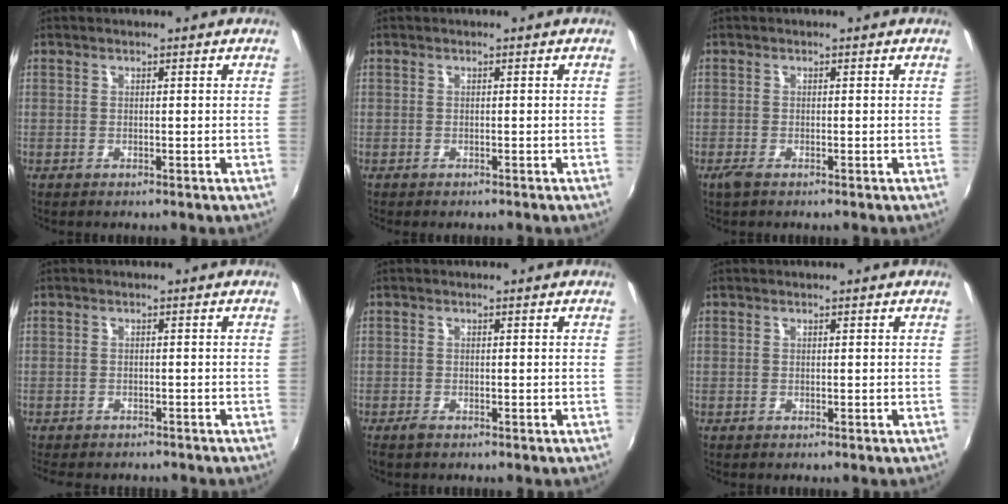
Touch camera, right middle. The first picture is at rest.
{"total": 0.5, "force": [-0.5, 0.2, 0.1], "torque": [-0.004, -0.001, -0.008]}
{"total": 1.5, "force": [-1.0, 0.4, 1.0], "torque": [-0.023, -0.005, -0.021]}
{"total": 4.6, "force": [-3.9, 1.8, 1.6], "torque": [-0.042, -0.012, -0.058]}
{"total": 1.3, "force": [-1.0, 0.5, 0.7], "torque": [-0.013, -0.004, -0.019]}
{"total": 0.0}